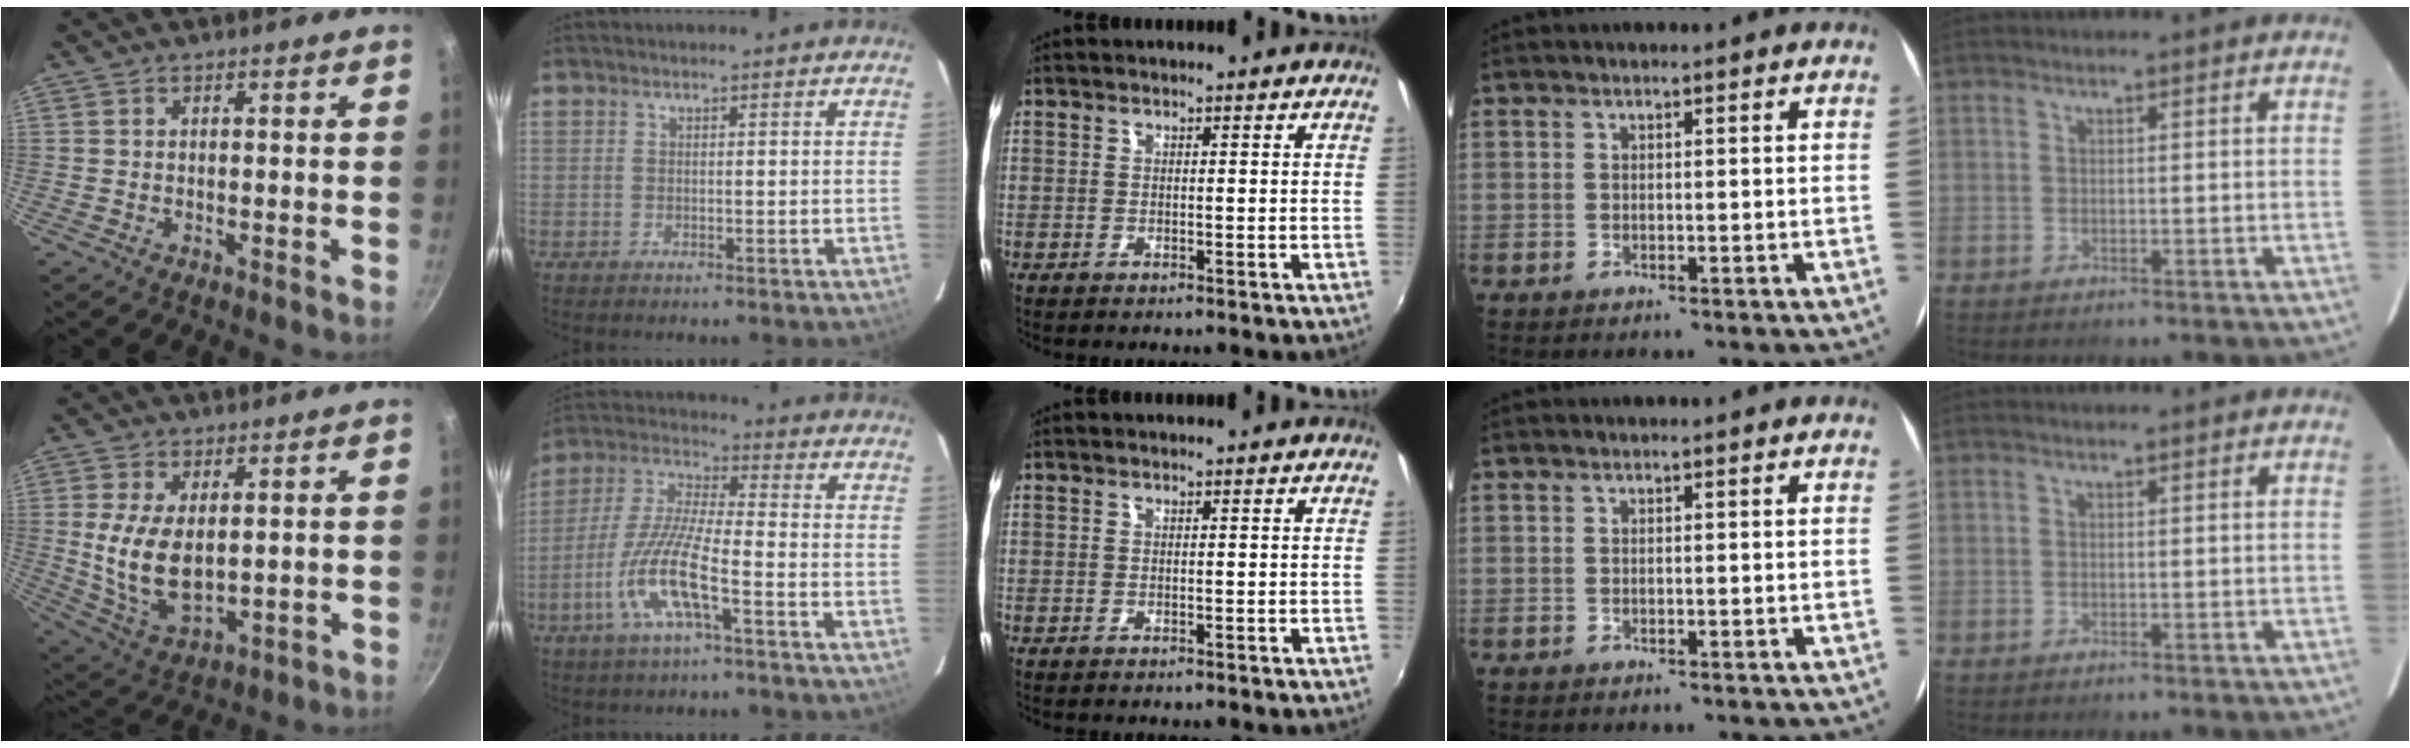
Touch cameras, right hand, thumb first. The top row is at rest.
{"thumb": {"total": 12.0, "force": [1.1, 6.7, 9.9], "torque": [-0.187, -0.020, 0.037]}, "index": {"total": 12.4, "force": [-5.4, 2.0, 11.0], "torque": [-0.236, -0.006, -0.109]}}